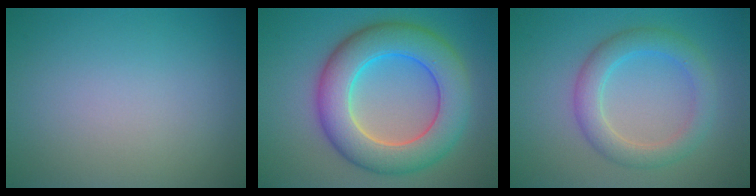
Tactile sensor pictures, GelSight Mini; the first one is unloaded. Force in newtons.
{"total": 9.3, "press": 9.3, "slide": 0.2}
{"total": 3.9, "press": 3.9, "slide": 0.2}